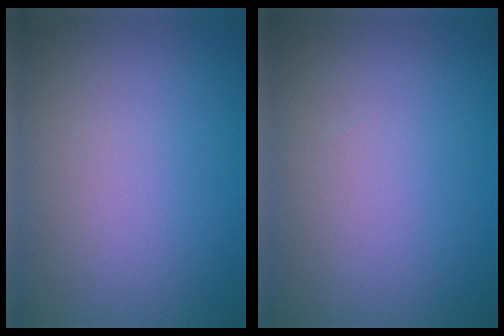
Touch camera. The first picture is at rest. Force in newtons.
{"total": 0.0}